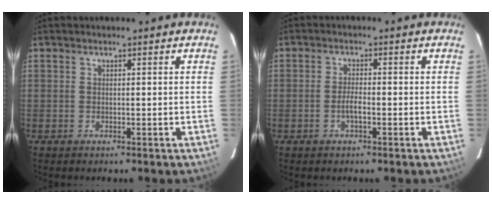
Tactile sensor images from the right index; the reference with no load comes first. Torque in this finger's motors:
{"motor_torque": [0.75, -0.25, 0.40, 0.09]}